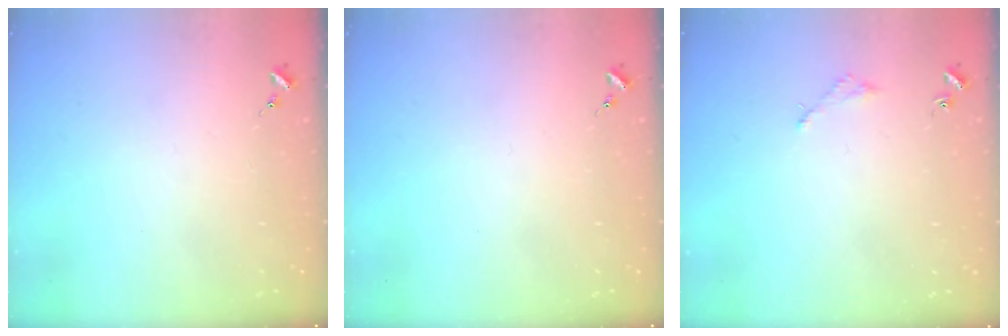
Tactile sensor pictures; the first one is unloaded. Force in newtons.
{"total": 0.0}
{"total": 2.0, "press": 2.0, "slide": 0.2}